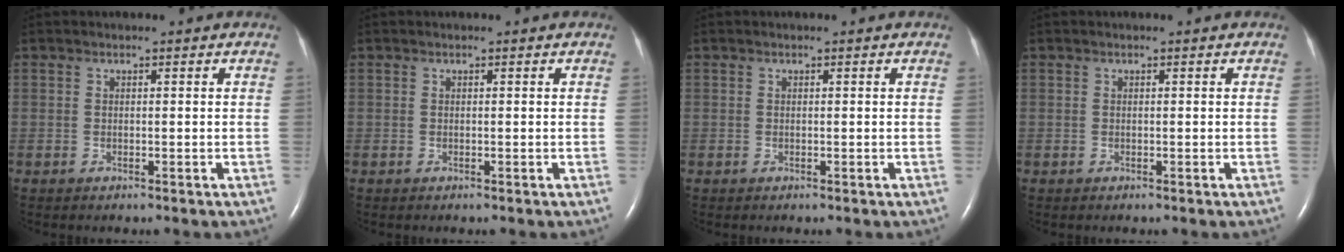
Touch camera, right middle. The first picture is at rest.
{"total": 0.0}
{"total": 0.0}
{"total": 0.0}